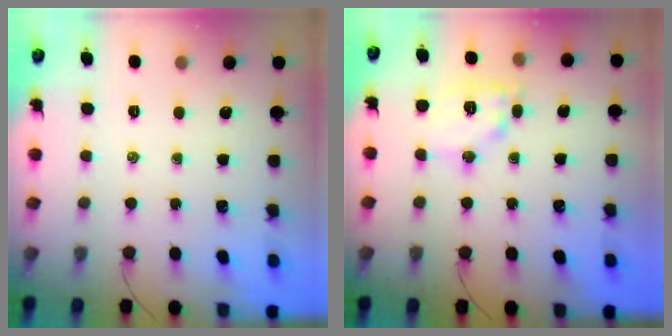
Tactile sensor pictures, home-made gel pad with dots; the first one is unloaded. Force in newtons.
{"total": 10.8, "press": 10.7, "slide": 0.5}